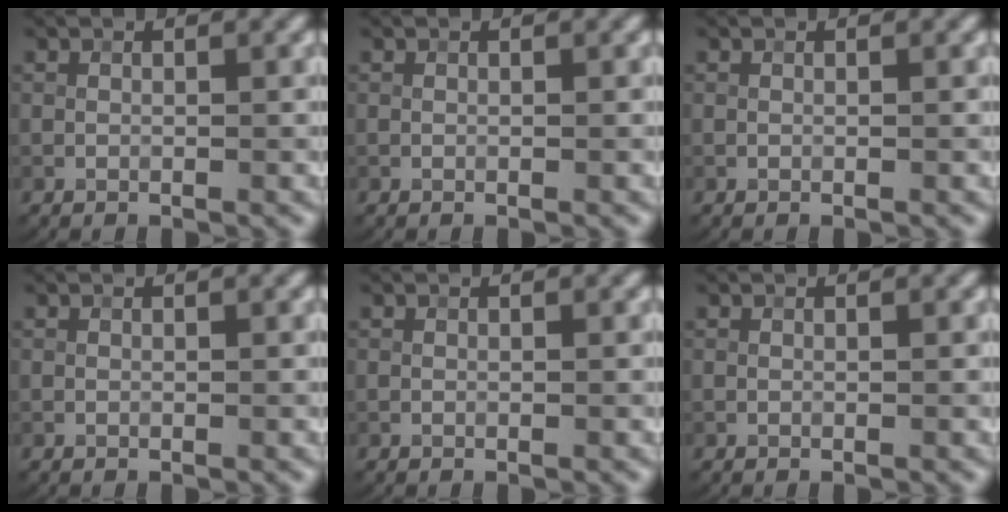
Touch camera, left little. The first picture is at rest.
{"total": 0.0}
{"total": 0.0}
{"total": 0.0}
{"total": 0.0}
{"total": 0.0}